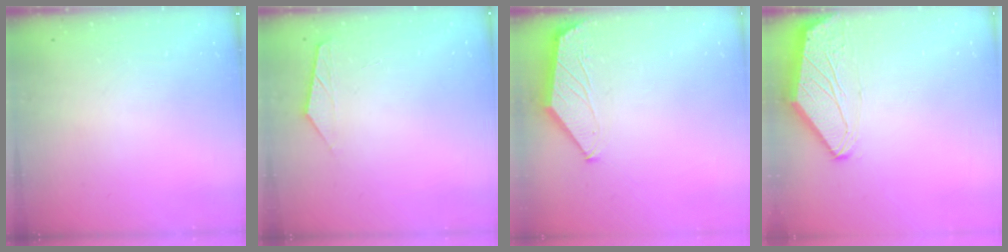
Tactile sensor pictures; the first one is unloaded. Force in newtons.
{"total": 1.5, "press": 1.5, "slide": 0.3}
{"total": 1.7, "press": 1.6, "slide": 0.3}
{"total": 0.0}